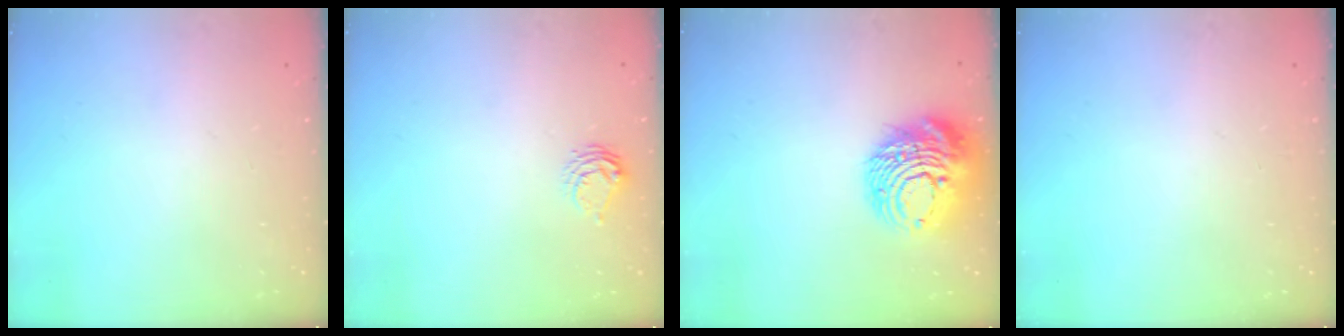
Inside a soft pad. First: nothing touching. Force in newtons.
{"total": 8.2, "press": 8.1, "slide": 0.4}
{"total": 14.7, "press": 14.6, "slide": 1.5}
{"total": 0.0}